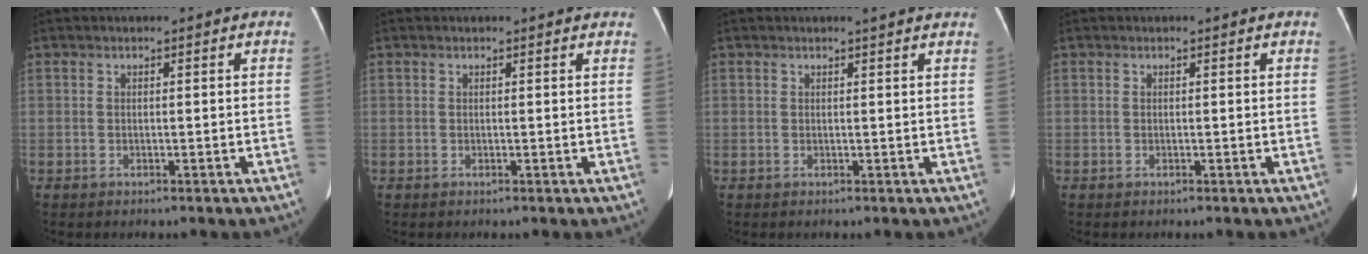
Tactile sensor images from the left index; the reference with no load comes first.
{"total": 2.7, "force": [2.6, 0.5, 0.5], "torque": [-0.011, 0.005, 0.015]}
{"total": 3.8, "force": [3.4, 0.2, 1.6], "torque": [-0.022, 0.007, 0.029]}
{"total": 0.0}